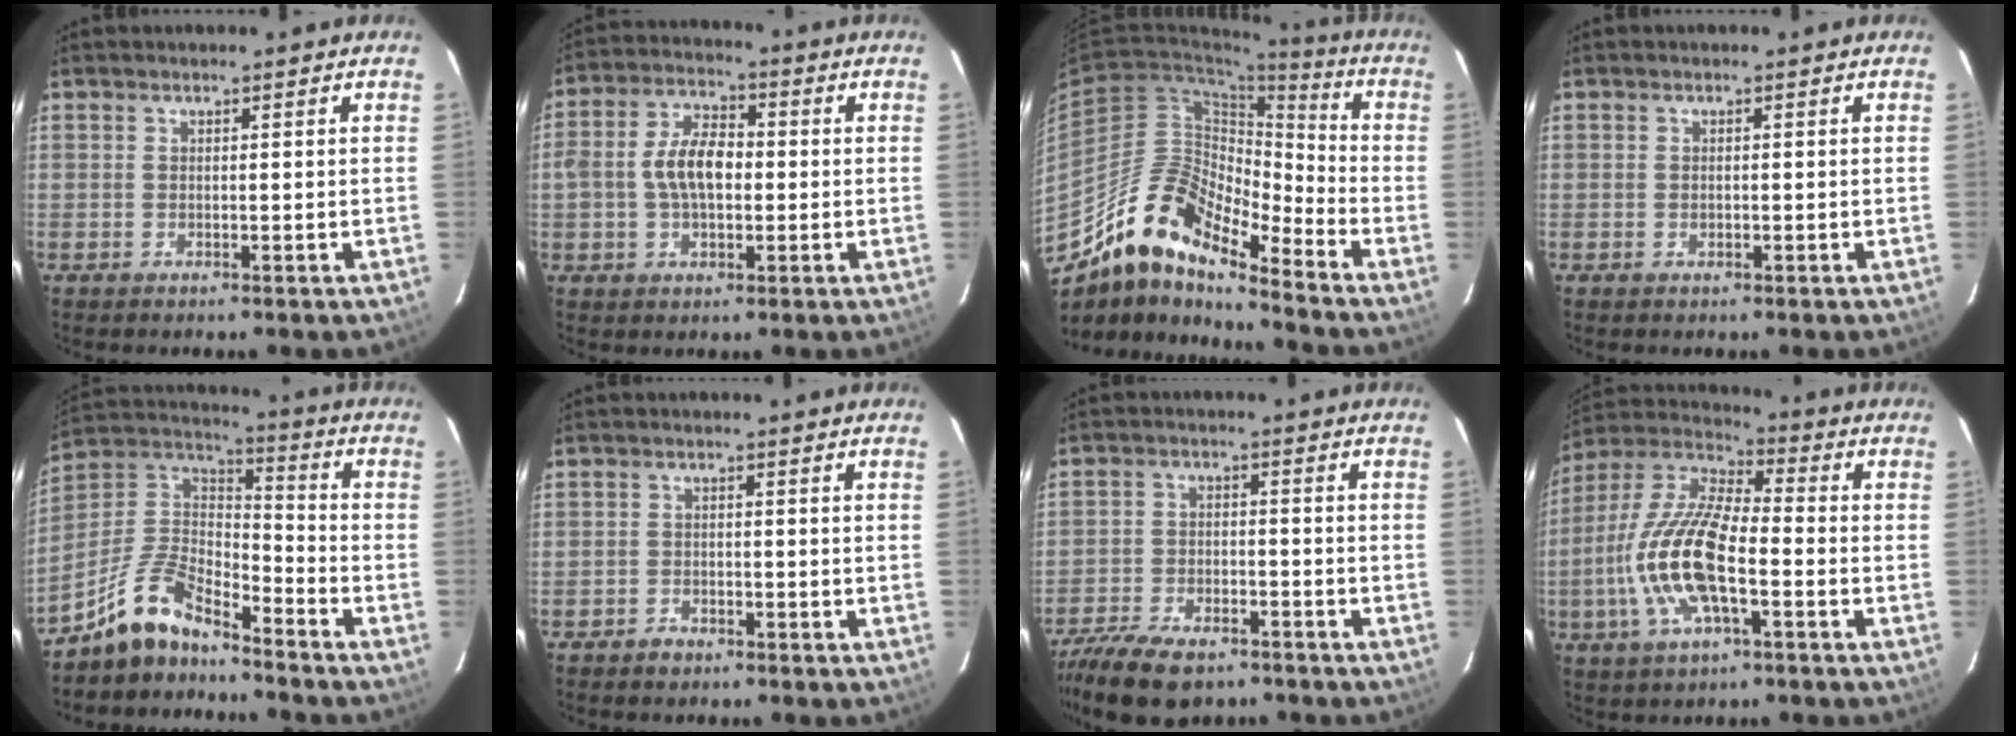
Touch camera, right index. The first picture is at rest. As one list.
[{"total": 9.0, "force": [-0.5, 5.3, 7.3], "torque": [-0.142, 0.021, -0.007]}, {"total": 16.6, "force": [-13.2, 4.1, 9.1], "torque": [-0.150, -0.004, -0.257]}, {"total": 1.0, "force": [-0.2, 0.7, 0.7], "torque": [-0.012, 0.002, -0.003]}, {"total": 12.1, "force": [-9.9, 3.9, 5.7], "torque": [-0.137, 0.026, -0.198]}, {"total": 2.1, "force": [-1.7, 1.2, 0.3], "torque": [-0.008, 0.005, -0.028]}, {"total": 13.9, "force": [-10.6, 6.0, 6.7], "torque": [-0.162, -0.018, -0.182]}, {"total": 16.7, "force": [-4.6, 5.9, 15.0], "torque": [-0.311, -0.003, -0.096]}]